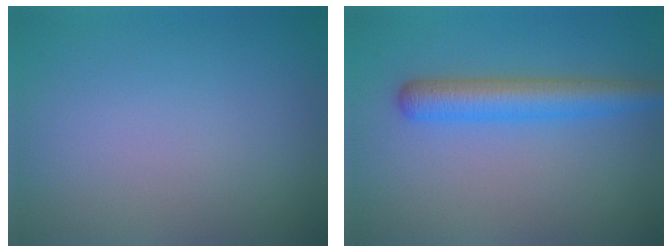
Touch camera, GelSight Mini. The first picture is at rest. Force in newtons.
{"total": 4.1, "press": 4.1, "slide": 0.1}